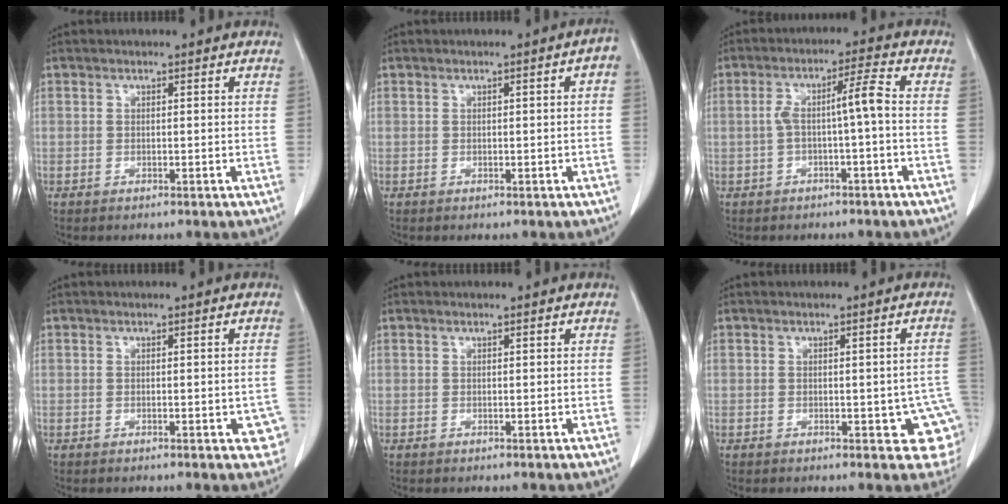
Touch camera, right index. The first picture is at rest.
{"total": 1.8, "force": [0.0, 0.3, 1.7], "torque": [-0.015, 0.005, -0.001]}
{"total": 5.4, "force": [-0.8, 0.0, 5.3], "torque": [-0.100, 0.028, -0.009]}
{"total": 3.5, "force": [-1.1, 1.4, 3.1], "torque": [-0.016, 0.005, -0.011]}
{"total": 0.0}
{"total": 7.2, "force": [-1.4, 3.0, 6.4], "torque": [-0.056, 0.009, -0.012]}